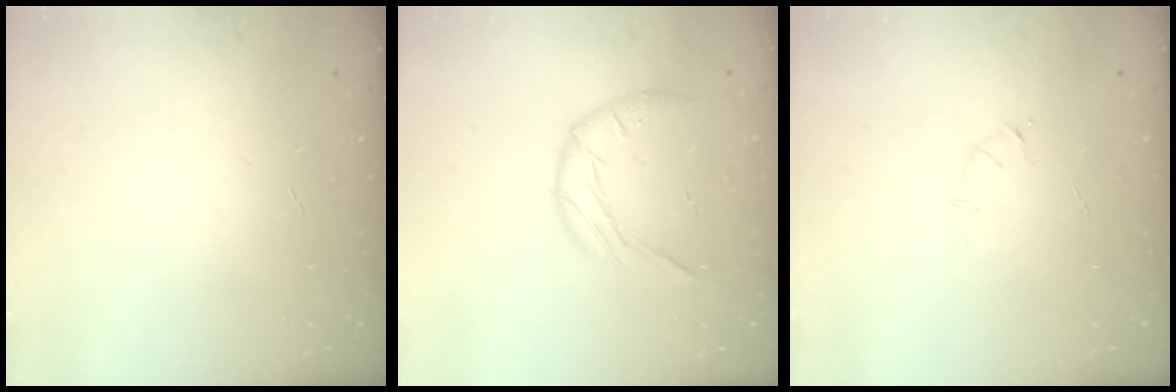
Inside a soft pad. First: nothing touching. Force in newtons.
{"total": 12.6, "press": 12.5, "slide": 1.5}
{"total": 2.7, "press": 2.6, "slide": 0.8}